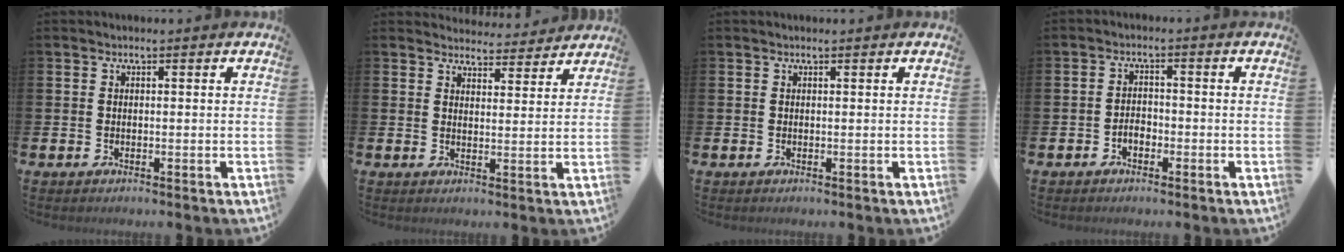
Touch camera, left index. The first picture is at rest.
{"total": 3.9, "force": [3.9, 0.8, -0.1], "torque": [0.007, -0.030, 0.066]}
{"total": 0.0}
{"total": 2.0, "force": [-1.0, 1.3, 1.0], "torque": [-0.015, 0.003, -0.024]}